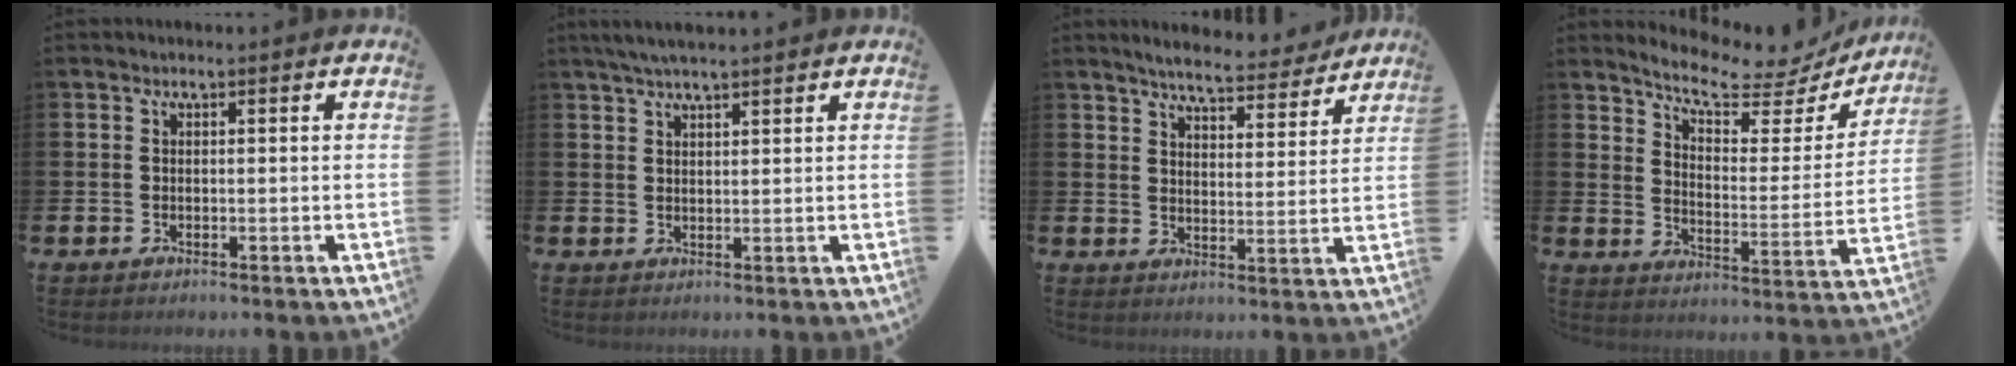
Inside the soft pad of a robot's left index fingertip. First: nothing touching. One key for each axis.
{"total": 3.5, "fx": 3.0, "fy": 0.4, "fz": 1.7, "tx": -0.033, "ty": -0.004, "tz": 0.054}
{"total": 5.7, "fx": 5.6, "fy": 0.6, "fz": 1.3, "tx": -0.029, "ty": -0.040, "tz": 0.092}
{"total": 7.2, "fx": 6.5, "fy": 1.8, "fz": 2.5, "tx": -0.069, "ty": -0.055, "tz": 0.104}